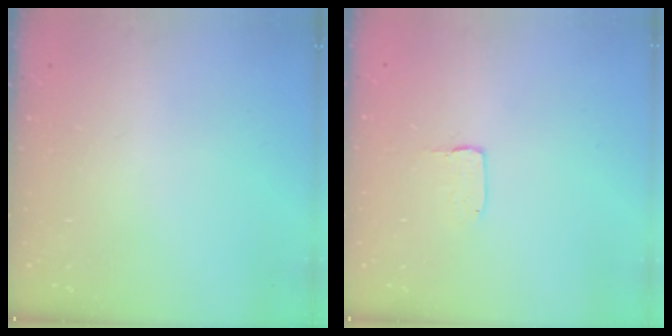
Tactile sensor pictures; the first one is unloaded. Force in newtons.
{"total": 1.7, "press": 1.6, "slide": 0.1}